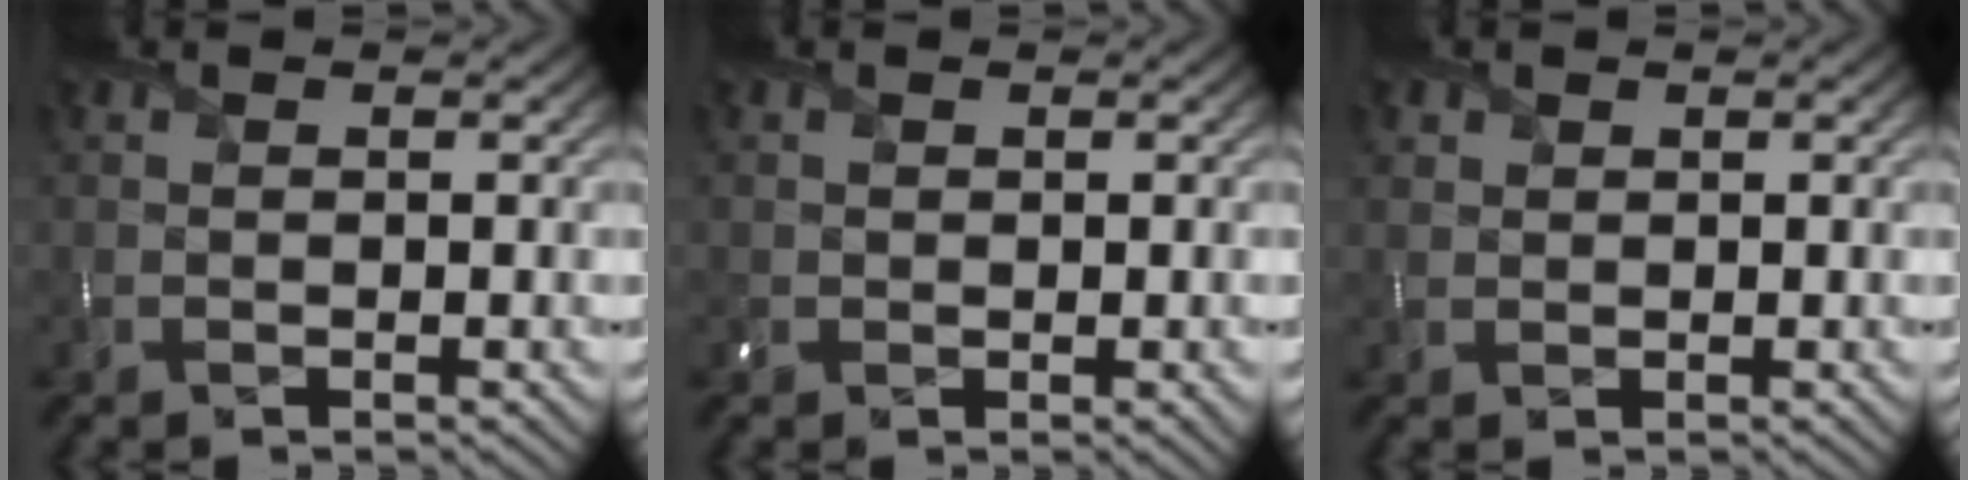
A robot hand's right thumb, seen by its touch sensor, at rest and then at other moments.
{"total": 1.6, "force": [0.2, 1.2, 1.1], "torque": [-0.027, -0.002, 0.006]}
{"total": 1.3, "force": [0.8, 0.9, 0.3], "torque": [-0.009, 0.000, 0.020]}